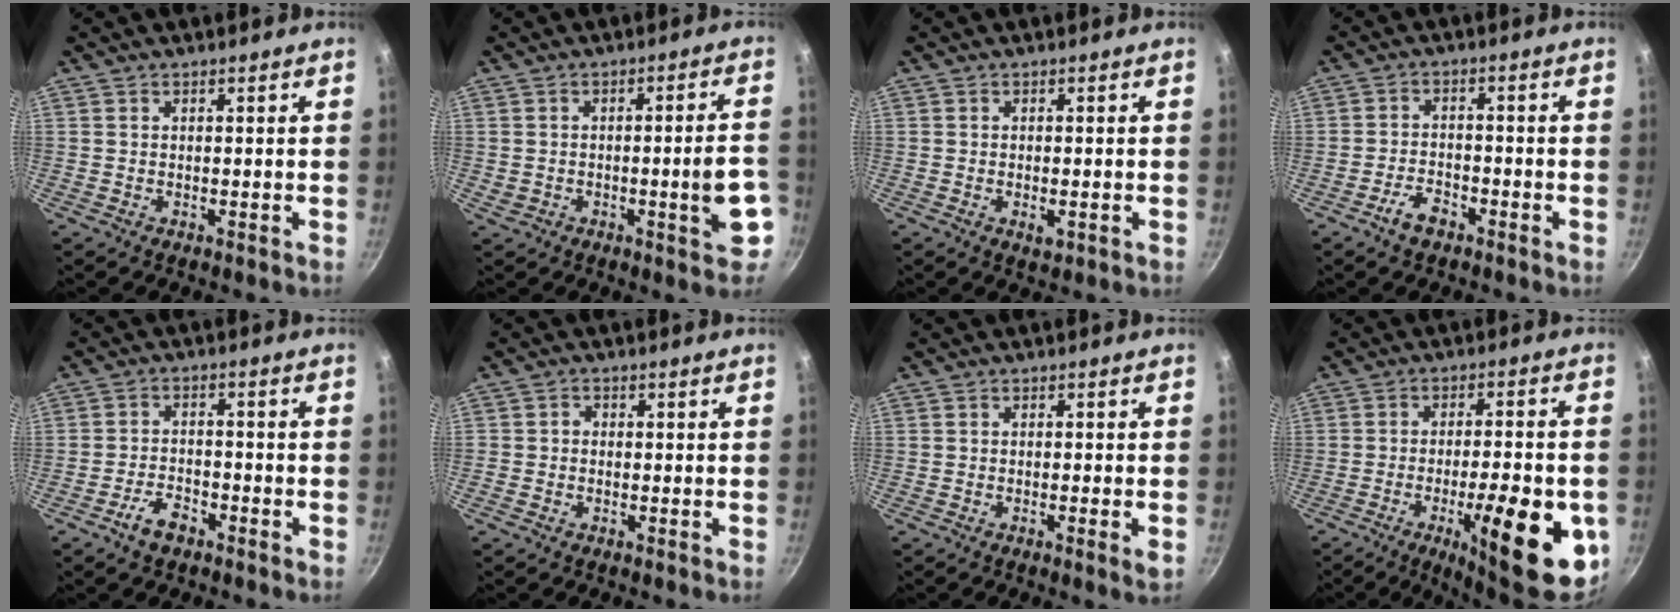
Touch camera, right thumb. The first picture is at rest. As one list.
[{"total": 8.5, "force": [-2.2, 2.5, 7.8], "torque": [-0.094, 0.021, -0.021]}, {"total": 2.3, "force": [-0.7, 1.1, 1.9], "torque": [-0.034, -0.002, -0.010]}, {"total": 4.5, "force": [-3.0, 2.1, 2.6], "torque": [-0.043, 0.024, -0.053]}, {"total": 5.0, "force": [-3.3, 2.4, 3.0], "torque": [-0.048, 0.026, -0.060]}, {"total": 1.3, "force": [-0.4, 1.2, 0.4], "torque": [-0.004, 0.006, -0.010]}, {"total": 2.3, "force": [-0.7, 0.2, 2.2], "torque": [-0.040, -0.004, -0.012]}, {"total": 21.2, "force": [-6.8, 6.4, 19.0], "torque": [-0.229, 0.012, -0.089]}]